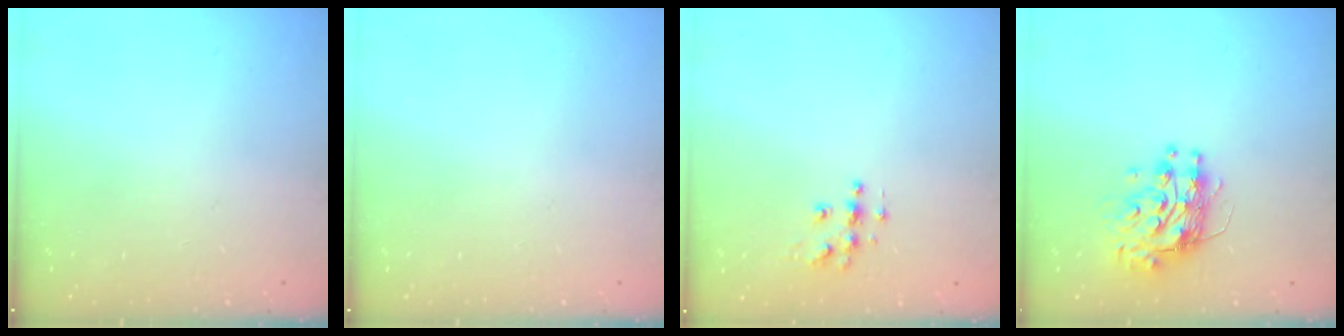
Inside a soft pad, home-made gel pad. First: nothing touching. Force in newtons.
{"total": 0.0}
{"total": 6.1, "press": 6.1, "slide": 0.3}
{"total": 9.1, "press": 9.1, "slide": 0.8}